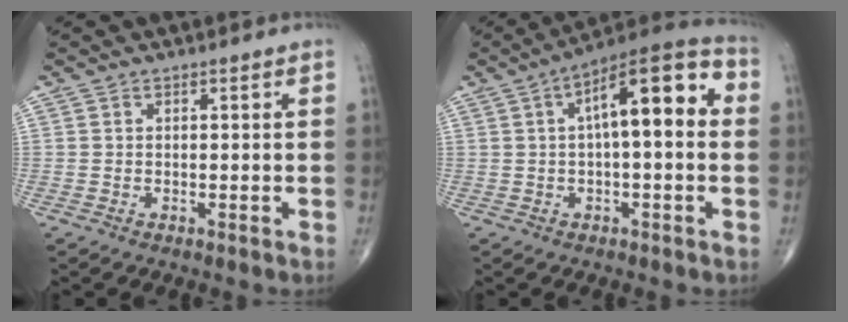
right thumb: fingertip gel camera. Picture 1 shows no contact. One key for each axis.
{"total": 15.5, "fx": 2.5, "fy": 5.4, "fz": 14.3, "tx": -0.200, "ty": 0.042, "tz": 0.029}